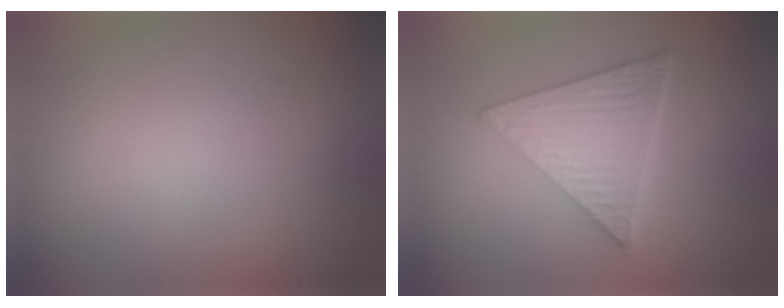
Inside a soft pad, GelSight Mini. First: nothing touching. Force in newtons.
{"total": 6.7, "press": 4.6, "slide": 4.9}